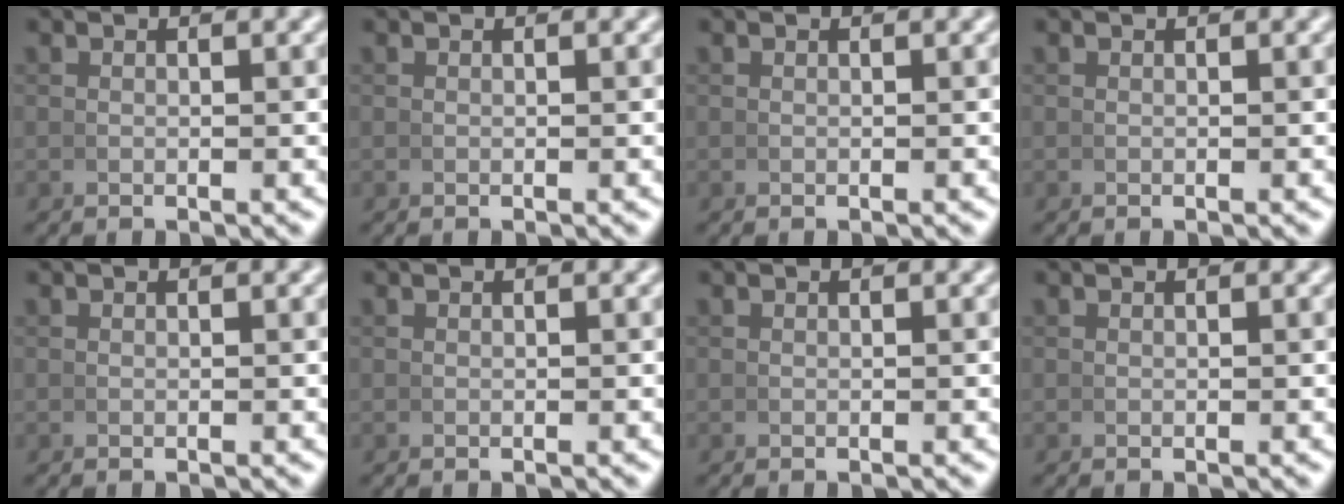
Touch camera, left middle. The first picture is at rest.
{"total": 0.0}
{"total": 0.0}
{"total": 0.0}
{"total": 0.0}
{"total": 0.0}
{"total": 0.0}
{"total": 0.0}